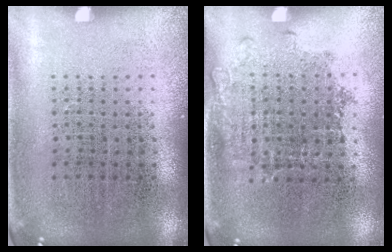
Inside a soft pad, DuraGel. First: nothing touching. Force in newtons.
{"total": 1.1, "press": 0.9, "slide": 0.6}